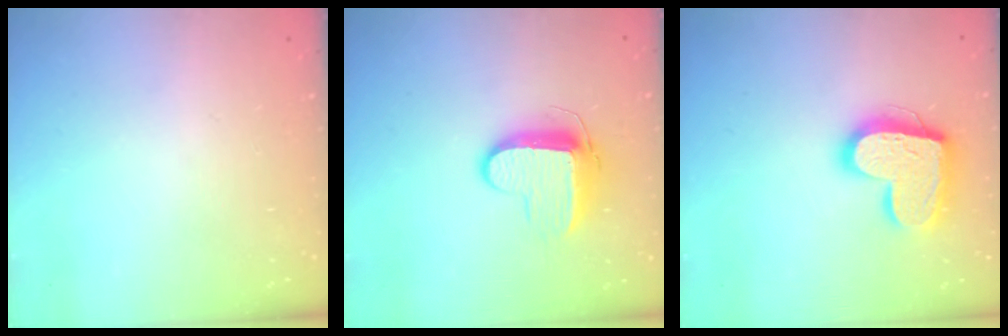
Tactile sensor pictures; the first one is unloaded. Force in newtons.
{"total": 9.6, "press": 9.6, "slide": 0.8}
{"total": 17.5, "press": 17.4, "slide": 1.6}